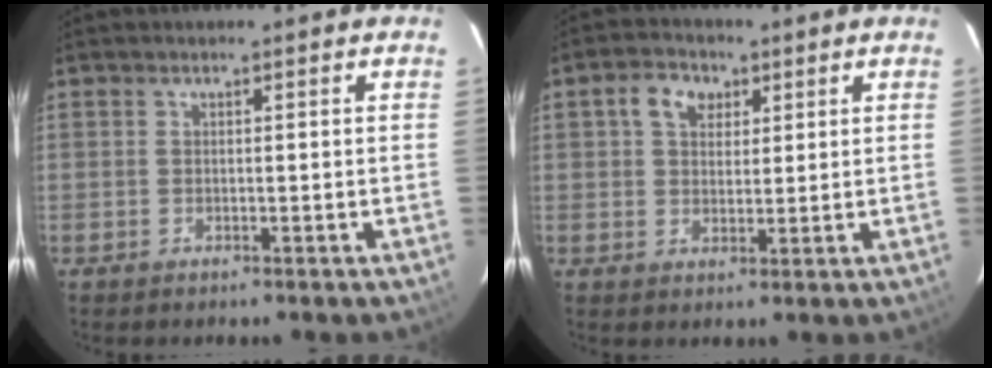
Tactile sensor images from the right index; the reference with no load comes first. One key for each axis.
{"total": 5.4, "fx": 2.2, "fy": 4.0, "fz": 2.8, "tx": -0.047, "ty": 0.021, "tz": 0.038}